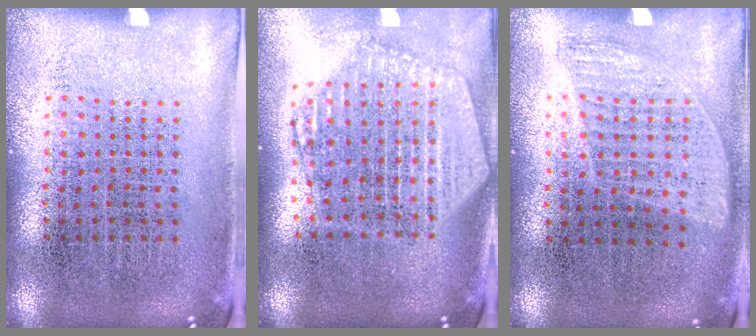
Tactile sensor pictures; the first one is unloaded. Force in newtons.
{"total": 2.4, "press": 2.1, "slide": 1.2}
{"total": 0.9, "press": 0.8, "slide": 0.5}